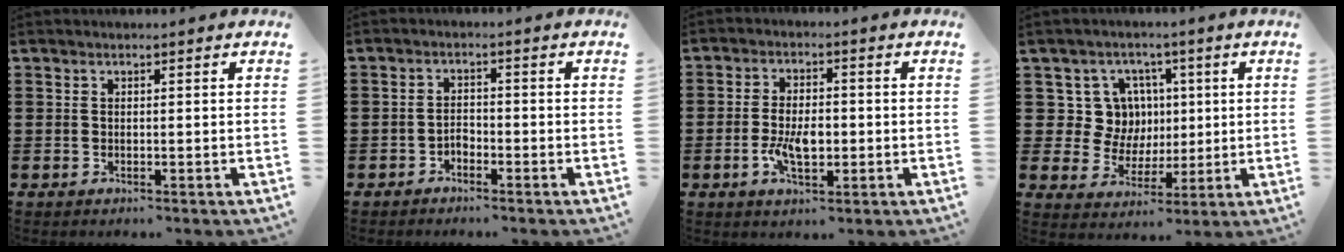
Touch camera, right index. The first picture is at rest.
{"total": 1.7, "force": [-1.4, 0.8, 0.5], "torque": [-0.014, 0.004, -0.030]}
{"total": 5.6, "force": [-1.2, 2.7, 4.7], "torque": [-0.096, 0.003, -0.022]}
{"total": 9.0, "force": [2.0, 8.4, 2.8], "torque": [-0.071, 0.007, 0.043]}